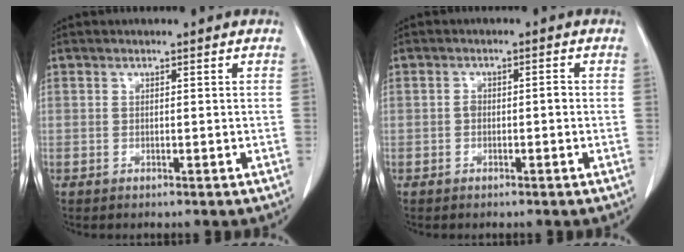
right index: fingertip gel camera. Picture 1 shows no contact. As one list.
[{"total": 1.6, "force": [-0.4, 0.8, 1.3], "torque": [-0.020, 0.004, -0.006]}]